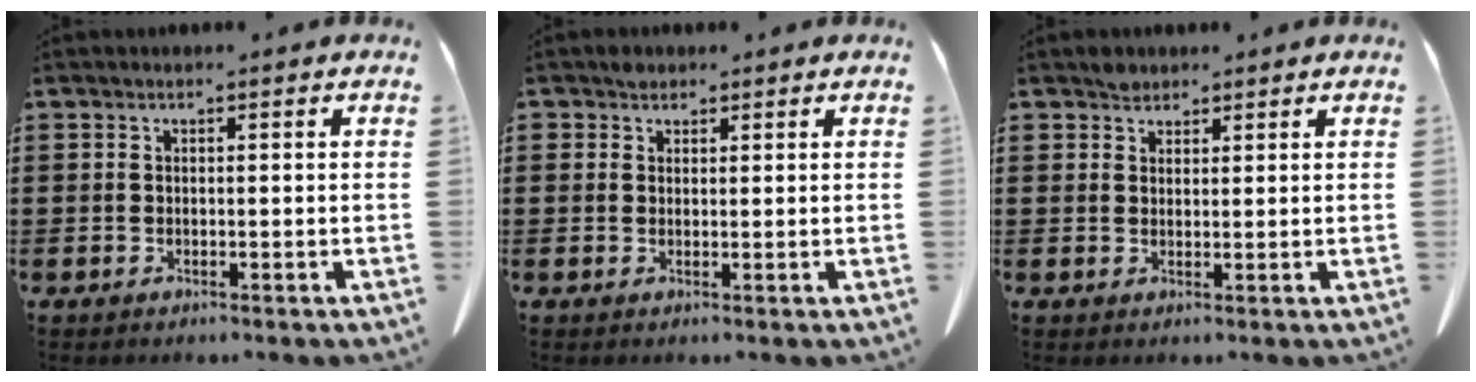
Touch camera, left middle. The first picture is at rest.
{"total": 1.5, "force": [1.2, 1.0, 0.1], "torque": [-0.007, 0.004, 0.023]}
{"total": 2.0, "force": [1.7, 0.9, 0.1], "torque": [0.002, -0.002, 0.033]}